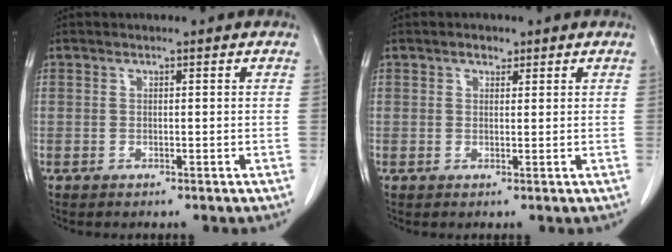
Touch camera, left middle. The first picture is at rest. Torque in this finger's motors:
{"motor_torque": [0.47, -0.30, -0.04, 0.01]}